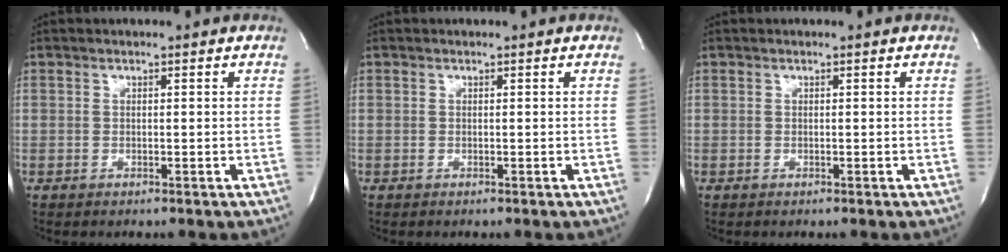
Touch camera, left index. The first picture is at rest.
{"total": 0.0}
{"total": 0.0}